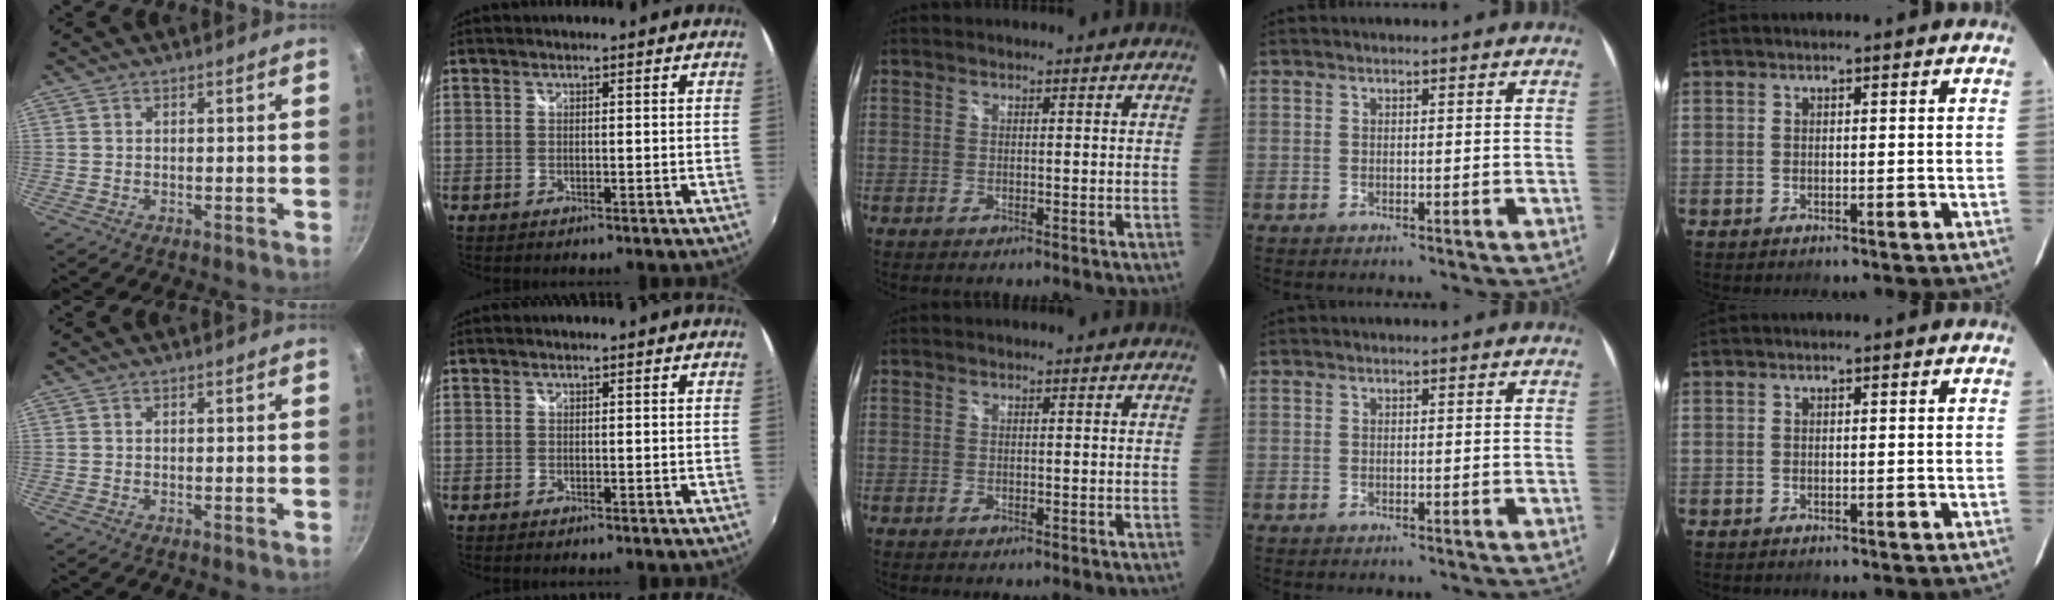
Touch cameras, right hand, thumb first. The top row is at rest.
{}